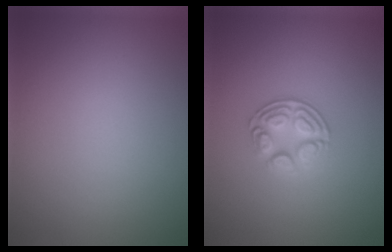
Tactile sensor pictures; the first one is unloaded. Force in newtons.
{"total": 3.2, "press": 2.6, "slide": 2.0}